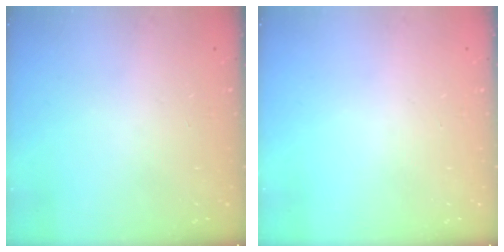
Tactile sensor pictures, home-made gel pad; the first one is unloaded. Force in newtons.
{"total": 0.0}